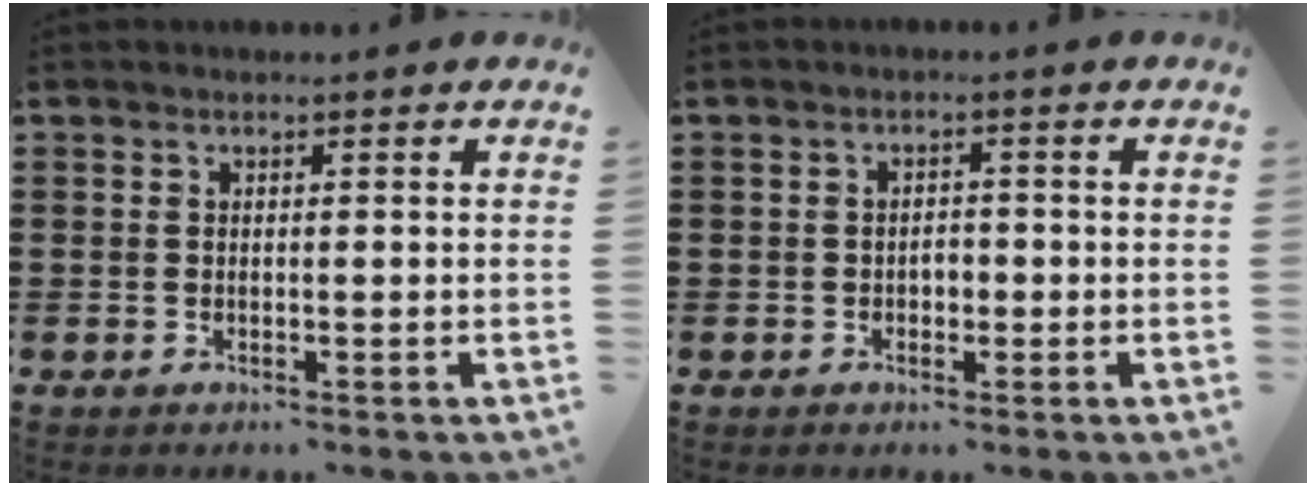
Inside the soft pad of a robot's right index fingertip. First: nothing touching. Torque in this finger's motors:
{"motor_torque": [0.46, -0.38, 0.00, 0.00]}